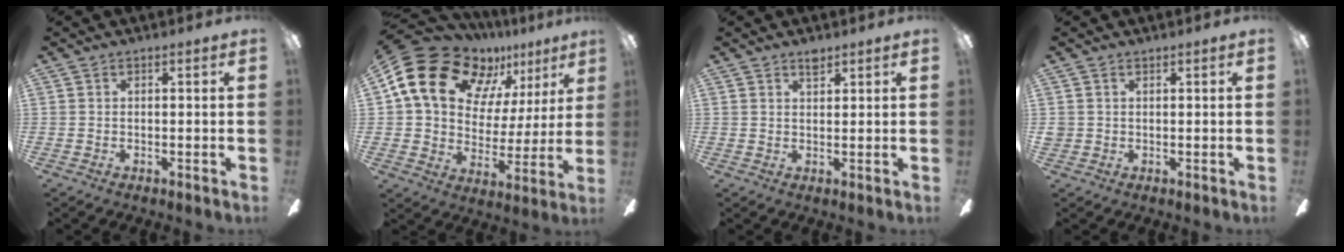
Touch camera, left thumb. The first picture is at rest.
{"total": 19.0, "force": [10.9, 12.5, 9.1], "torque": [-0.167, -0.065, 0.206]}
{"total": 2.5, "force": [2.1, 1.0, 1.0], "torque": [-0.008, -0.010, 0.036]}
{"total": 1.6, "force": [0.8, 1.4, 0.1], "torque": [-0.004, -0.001, 0.016]}